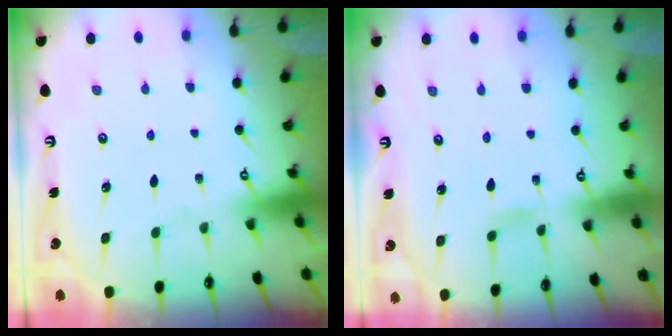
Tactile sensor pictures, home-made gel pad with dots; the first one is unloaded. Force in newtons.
{"total": 2.0, "press": 2.0, "slide": 0.2}